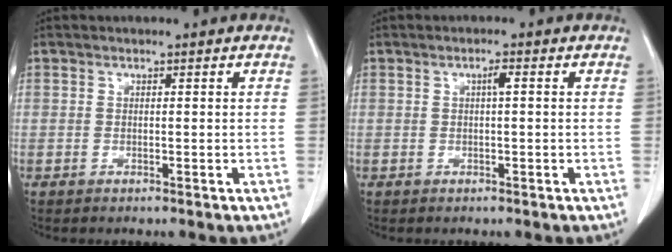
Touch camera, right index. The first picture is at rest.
{"total": 1.4, "force": [0.2, 0.2, 1.4], "torque": [-0.021, 0.003, 0.003]}